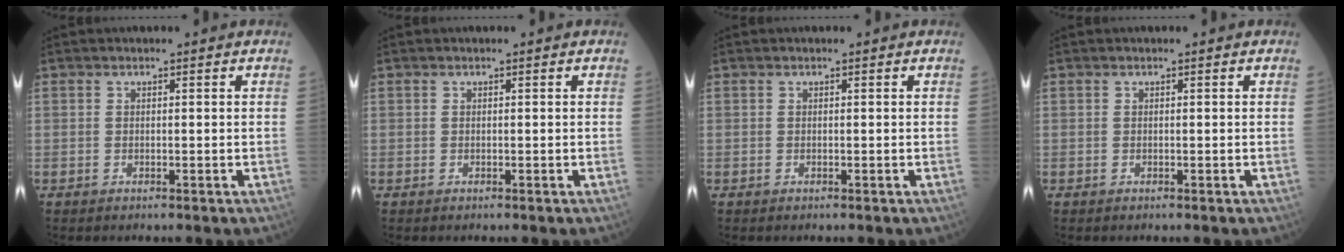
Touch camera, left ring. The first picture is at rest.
{"total": 0.0}
{"total": 0.0}
{"total": 0.0}